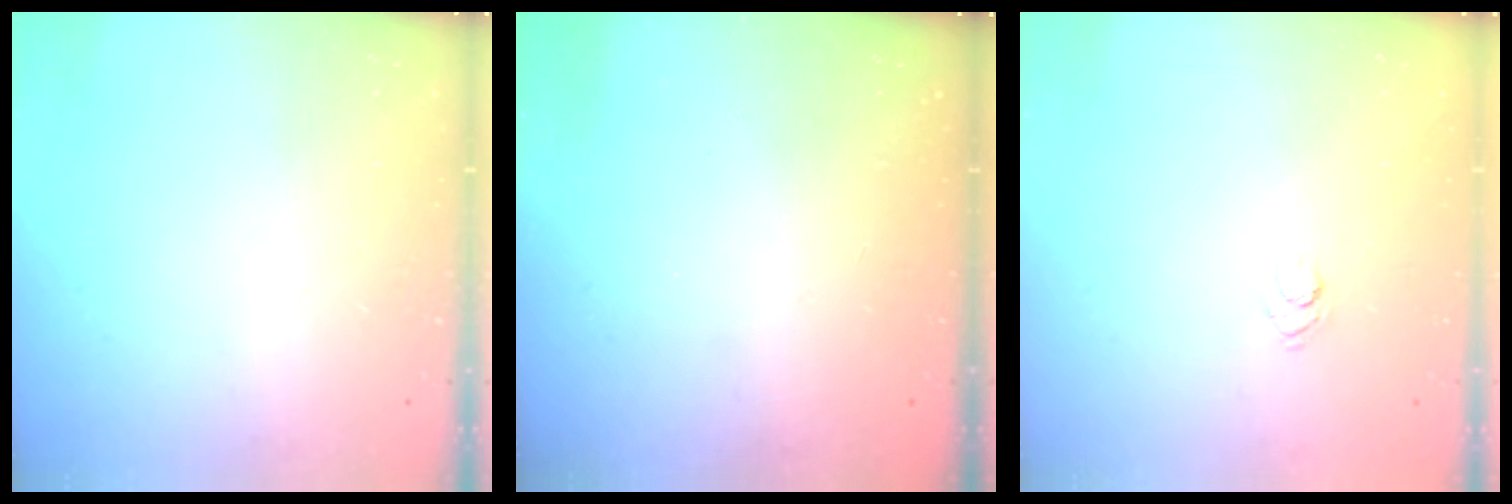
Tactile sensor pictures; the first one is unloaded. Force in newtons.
{"total": 2.3, "press": 2.2, "slide": 0.8}
{"total": 3.6, "press": 3.4, "slide": 1.3}